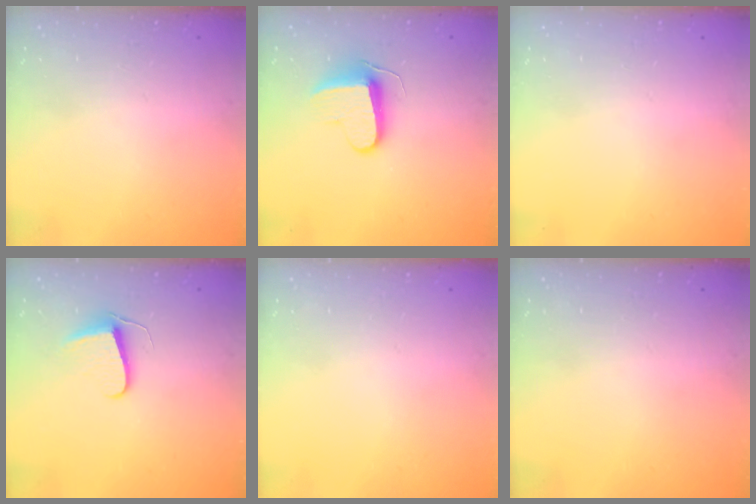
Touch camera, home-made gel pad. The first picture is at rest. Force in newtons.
{"total": 9.2, "press": 9.2, "slide": 0.3}
{"total": 0.0}
{"total": 7.3, "press": 7.2, "slide": 0.6}
{"total": 0.0}
{"total": 0.0}